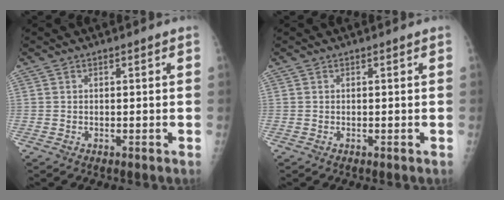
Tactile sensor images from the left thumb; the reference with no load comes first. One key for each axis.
{"total": 0.0}